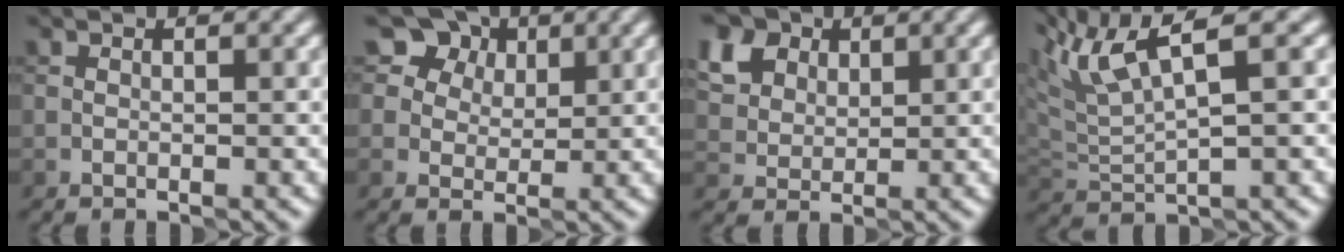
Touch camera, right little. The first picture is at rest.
{"total": 8.1, "force": [4.9, 5.7, 3.1], "torque": [-0.066, 0.012, 0.075]}
{"total": 11.1, "force": [6.1, 7.5, 5.4], "torque": [-0.141, 0.035, 0.100]}
{"total": 5.8, "force": [3.6, 0.8, 4.5], "torque": [-0.102, 0.019, 0.072]}